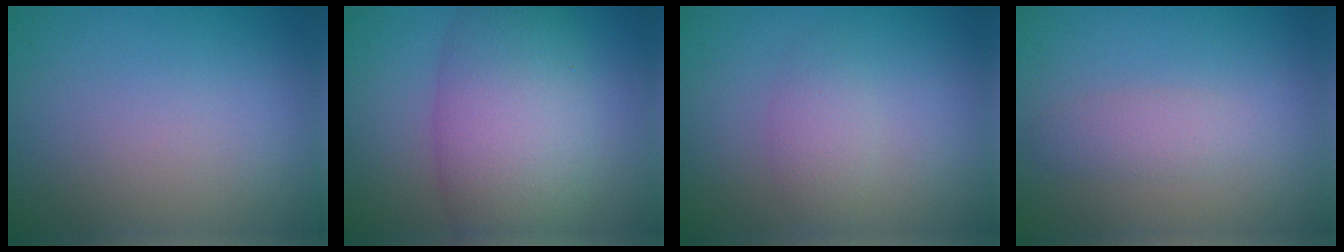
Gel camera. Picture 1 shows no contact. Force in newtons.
{"total": 8.9, "press": 8.9, "slide": 0.3}
{"total": 1.8, "press": 1.8, "slide": 0.1}
{"total": 1.7, "press": 1.7, "slide": 0.0}